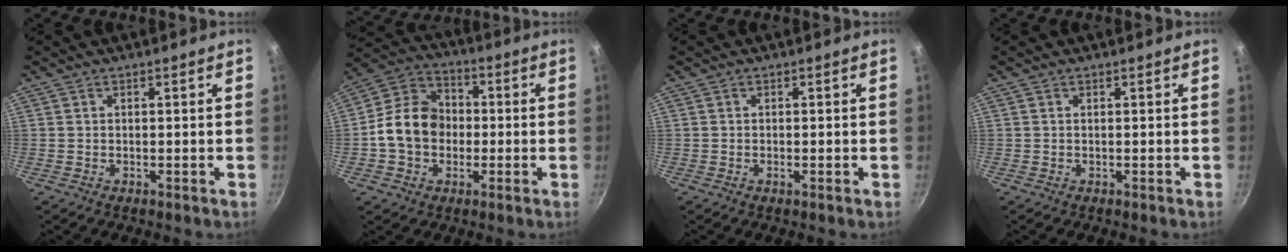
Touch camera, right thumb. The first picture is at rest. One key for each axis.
{"total": 12.6, "fx": -1.2, "fy": 10.1, "fz": 7.4, "tx": -0.098, "ty": 0.030, "tz": -0.040}
{"total": 0.6, "fx": -0.2, "fy": 0.2, "fz": 0.6, "tx": -0.012, "ty": 0.002, "tz": -0.006}
{"total": 0.0}